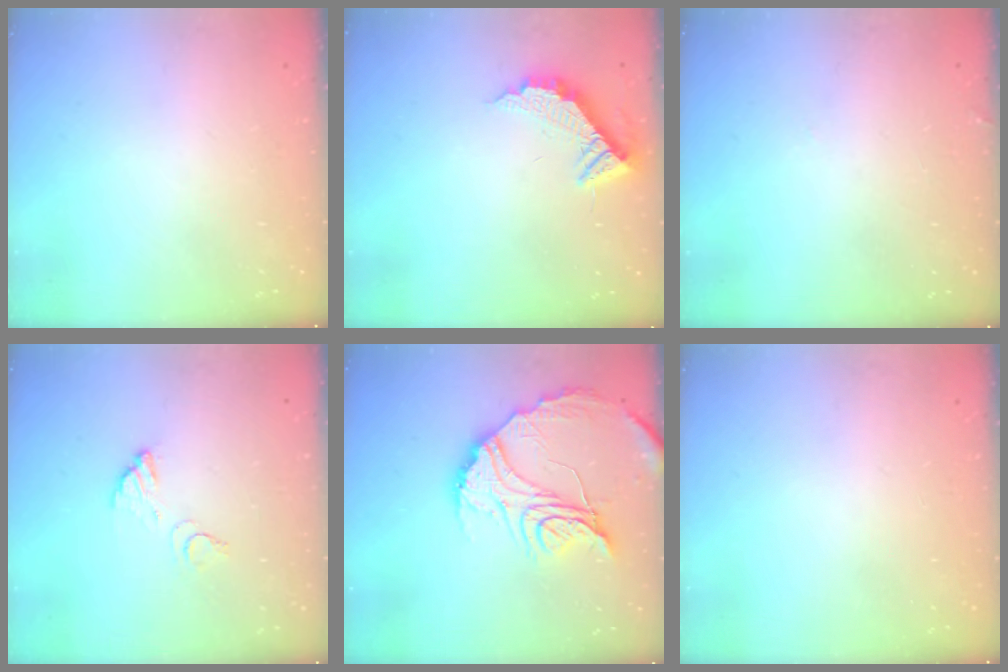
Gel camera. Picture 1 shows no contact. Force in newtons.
{"total": 11.5, "press": 11.5, "slide": 0.6}
{"total": 5.0, "press": 5.0, "slide": 0.2}
{"total": 3.9, "press": 3.9, "slide": 0.3}
{"total": 18.0, "press": 18.0, "slide": 1.5}
{"total": 0.0}